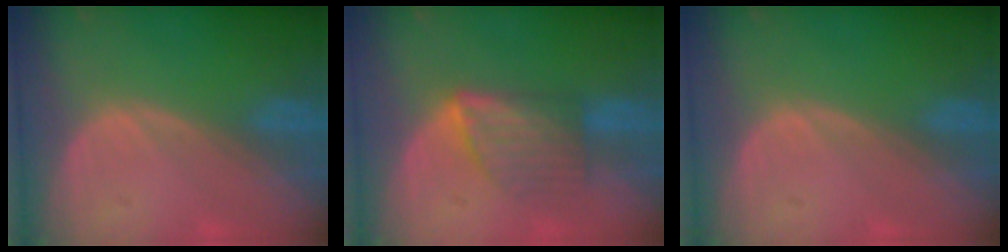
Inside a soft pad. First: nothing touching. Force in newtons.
{"total": 5.9, "press": 5.7, "slide": 1.5}
{"total": 0.0}